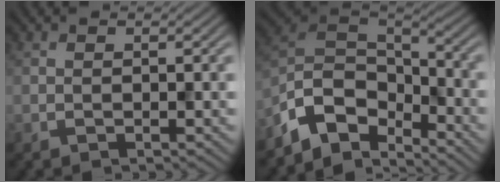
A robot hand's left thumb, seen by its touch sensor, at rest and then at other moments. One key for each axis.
{"total": 9.5, "fx": -6.5, "fy": 4.8, "fz": 5.1, "tx": -0.106, "ty": -0.005, "tz": -0.143}